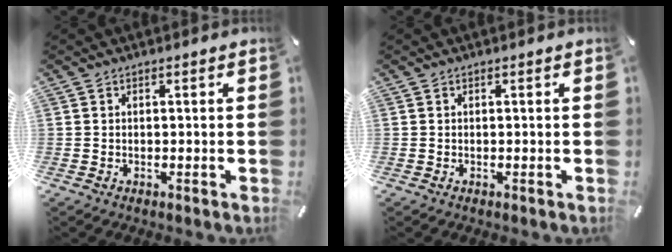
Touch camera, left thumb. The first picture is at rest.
{"total": 0.0}